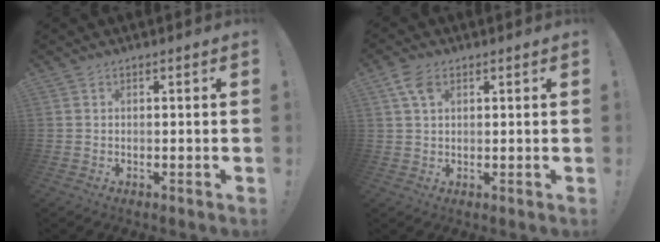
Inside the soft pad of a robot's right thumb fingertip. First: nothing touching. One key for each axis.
{"total": 5.1, "fx": 2.3, "fy": 3.0, "fz": 3.3, "tx": -0.064, "ty": -0.001, "tz": 0.045}